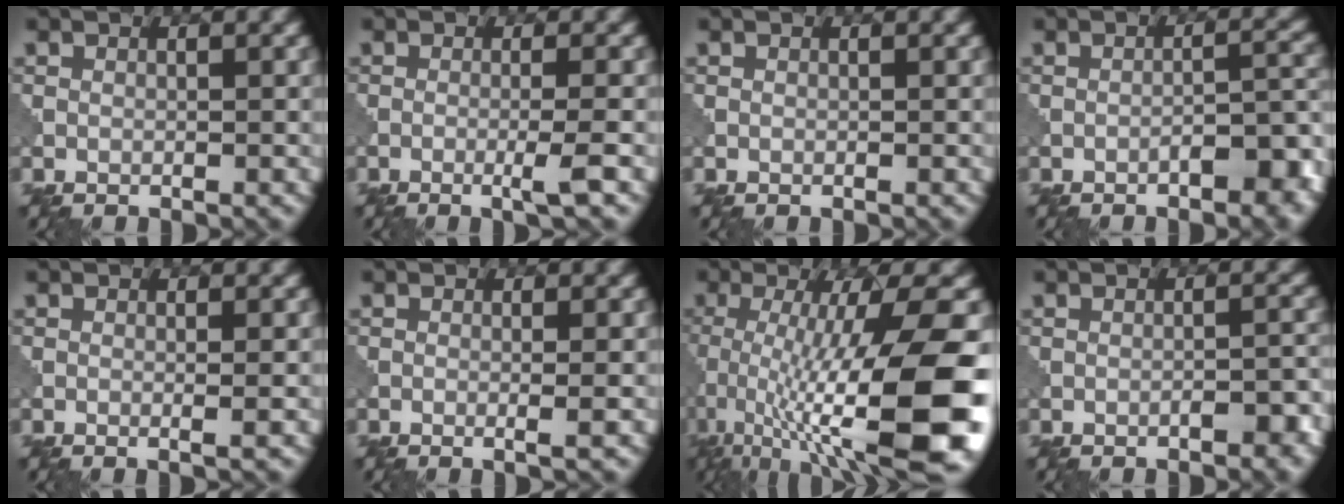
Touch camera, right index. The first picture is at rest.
{"total": 2.6, "force": [-0.8, 0.2, 2.4], "torque": [-0.038, 0.002, -0.023]}
{"total": 0.0}
{"total": 5.0, "force": [-2.7, 1.8, 3.9], "torque": [-0.052, 0.012, -0.036]}
{"total": 1.3, "force": [-0.1, 0.3, 1.2], "torque": [-0.016, -0.001, -0.006]}
{"total": 1.6, "force": [-0.2, 0.4, 1.6], "torque": [-0.021, -0.002, -0.009]}
{"total": 14.4, "force": [-3.1, 3.7, 13.6], "torque": [-0.215, -0.006, -0.046]}
{"total": 2.5, "force": [-1.4, 0.8, 2.0], "torque": [-0.031, 0.005, -0.020]}